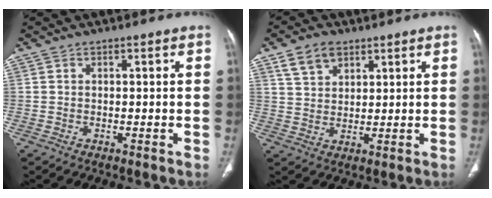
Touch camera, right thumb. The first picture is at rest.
{"total": 6.4, "force": [3.9, 4.1, 3.1], "torque": [-0.041, -0.015, 0.077]}